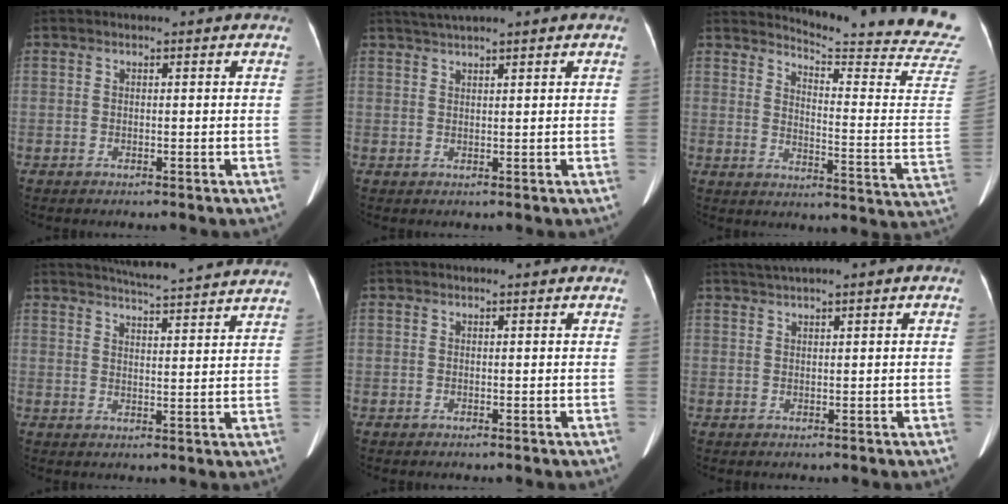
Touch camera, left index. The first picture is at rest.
{"total": 3.8, "force": [3.1, -0.4, 2.2], "torque": [-0.043, 0.026, 0.060]}
{"total": 20.4, "force": [19.8, -1.8, 4.6], "torque": [-0.076, -0.174, 0.223]}
{"total": 18.3, "force": [17.1, 0.2, 6.4], "torque": [-0.102, -0.008, 0.216]}
{"total": 1.2, "force": [1.1, 0.1, 0.4], "torque": [-0.014, 0.009, 0.012]}
{"total": 3.1, "force": [2.3, -0.3, 2.1], "torque": [-0.046, 0.023, 0.047]}